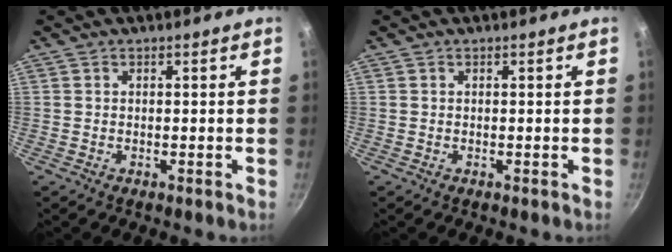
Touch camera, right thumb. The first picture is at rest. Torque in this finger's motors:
{"motor_torque": [0.00, 0.00, 0.06, 0.06, 0.00]}